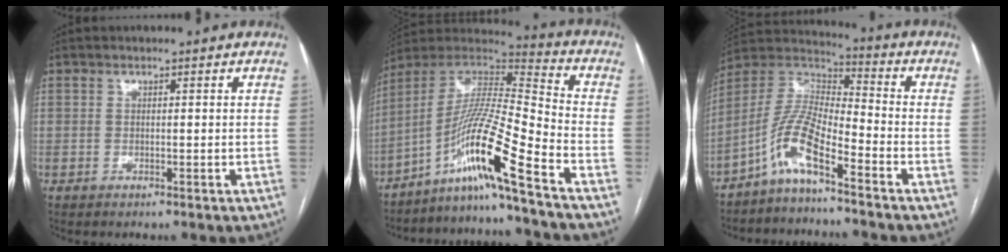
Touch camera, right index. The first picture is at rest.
{"total": 15.4, "force": [-9.9, -1.9, 11.6], "torque": [-0.227, 0.004, -0.177]}
{"total": 9.2, "force": [-5.8, 1.5, 7.0], "torque": [-0.156, 0.017, -0.119]}